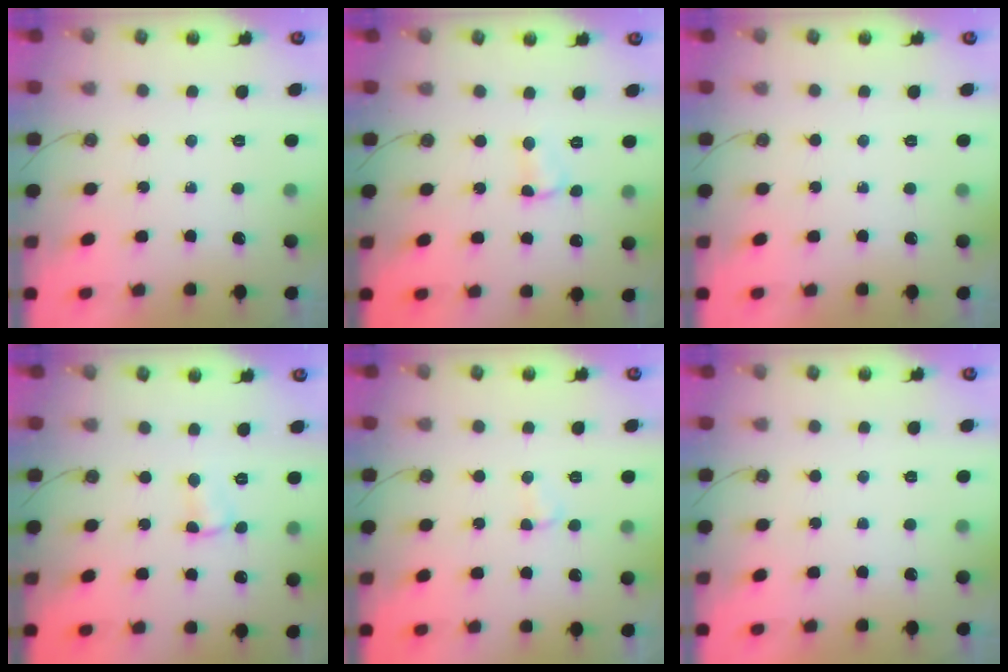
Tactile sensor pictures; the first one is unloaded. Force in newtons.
{"total": 3.1, "press": 3.1, "slide": 0.4}
{"total": 0.0}
{"total": 3.9, "press": 1.9, "slide": 3.4}
{"total": 2.5, "press": 2.4, "slide": 0.7}
{"total": 0.0}